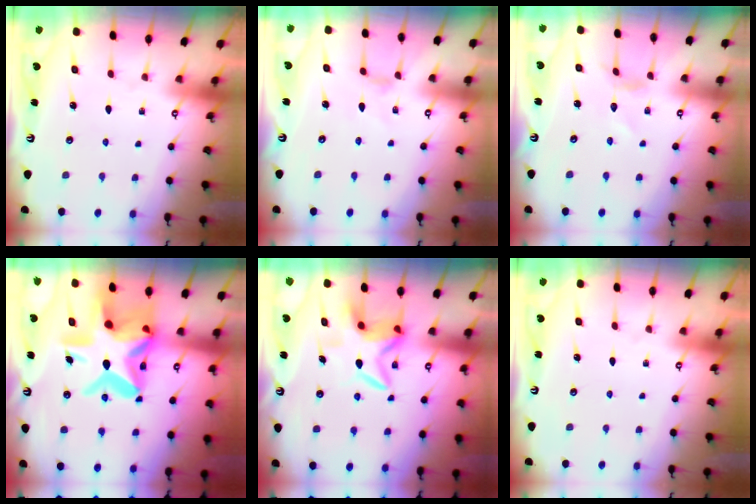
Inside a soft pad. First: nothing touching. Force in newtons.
{"total": 0.0}
{"total": 1.3, "press": 1.2, "slide": 0.2}
{"total": 19.4, "press": 19.3, "slide": 2.4}
{"total": 6.7, "press": 6.6, "slide": 1.1}
{"total": 0.0}